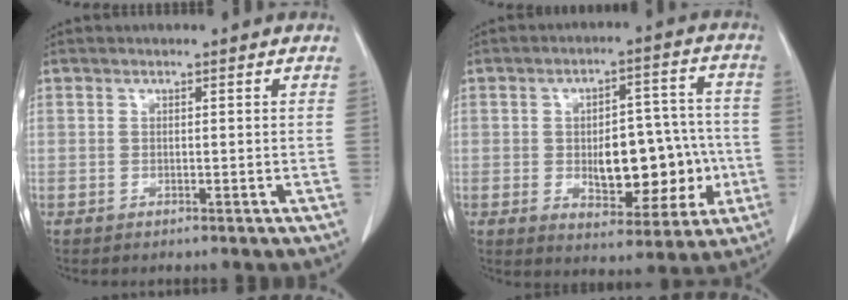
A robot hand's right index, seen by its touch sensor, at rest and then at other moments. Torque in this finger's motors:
{"motor_torque": [0.45, 0.00, 0.22, 0.08]}